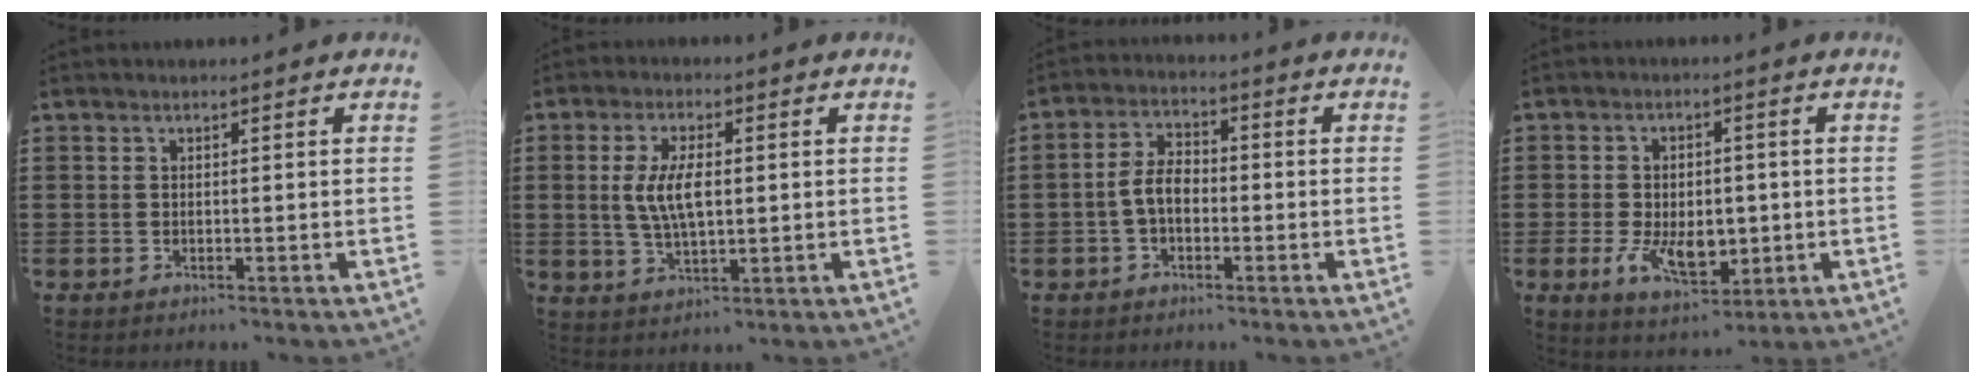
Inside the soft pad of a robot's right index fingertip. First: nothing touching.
{"total": 6.3, "force": [0.4, 2.6, 5.8], "torque": [-0.127, 0.003, 0.001]}
{"total": 5.0, "force": [-1.2, 2.9, 4.0], "torque": [-0.101, 0.000, -0.031]}
{"total": 7.8, "force": [-1.5, 5.1, 5.8], "torque": [-0.104, 0.002, -0.029]}